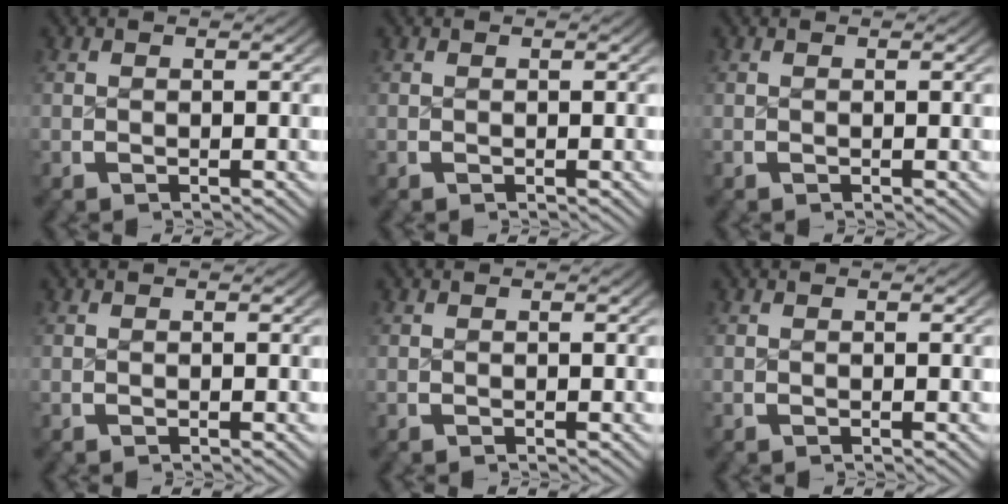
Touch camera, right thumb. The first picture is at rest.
{"total": 0.0}
{"total": 0.0}
{"total": 0.0}
{"total": 0.0}
{"total": 0.0}